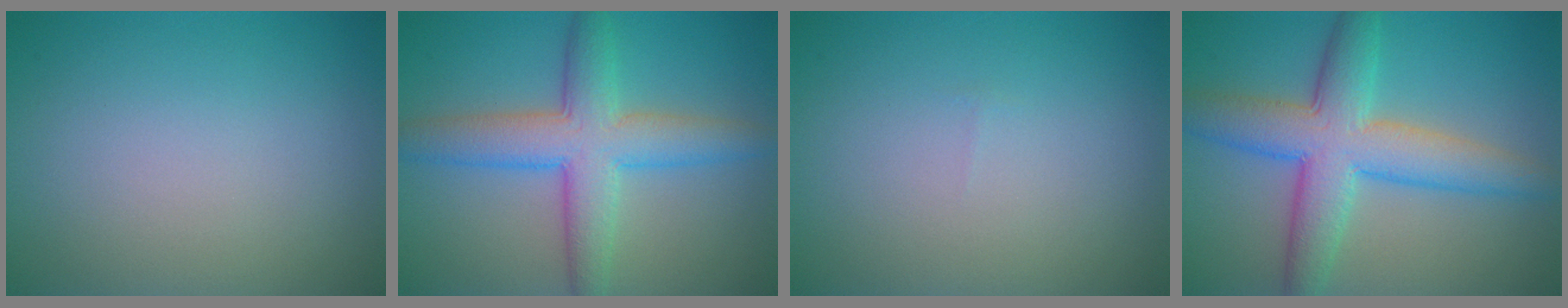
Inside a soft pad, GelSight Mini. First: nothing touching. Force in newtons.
{"total": 6.6, "press": 6.6, "slide": 0.1}
{"total": 0.0}
{"total": 7.5, "press": 7.5, "slide": 0.1}